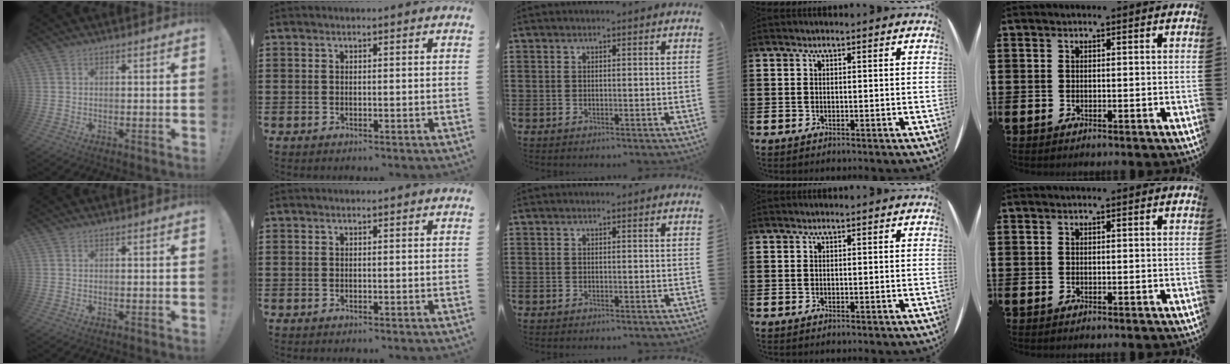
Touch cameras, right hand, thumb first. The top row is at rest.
{}